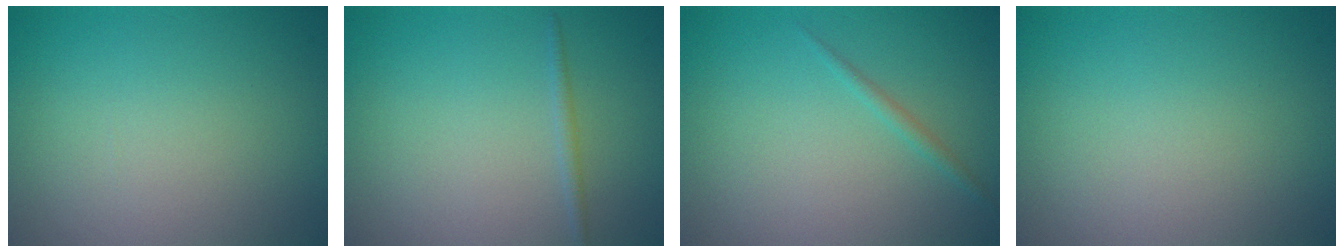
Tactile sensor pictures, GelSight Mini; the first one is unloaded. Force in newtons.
{"total": 0.8, "press": 0.8, "slide": 0.0}
{"total": 0.8, "press": 0.8, "slide": 0.1}
{"total": 0.0}